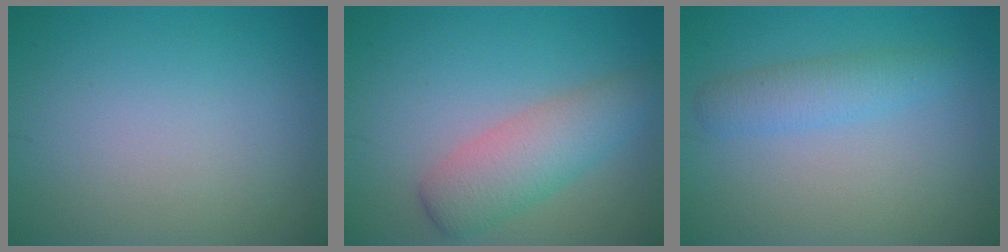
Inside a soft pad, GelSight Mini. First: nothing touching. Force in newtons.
{"total": 4.6, "press": 4.6, "slide": 0.1}
{"total": 2.5, "press": 2.5, "slide": 0.0}